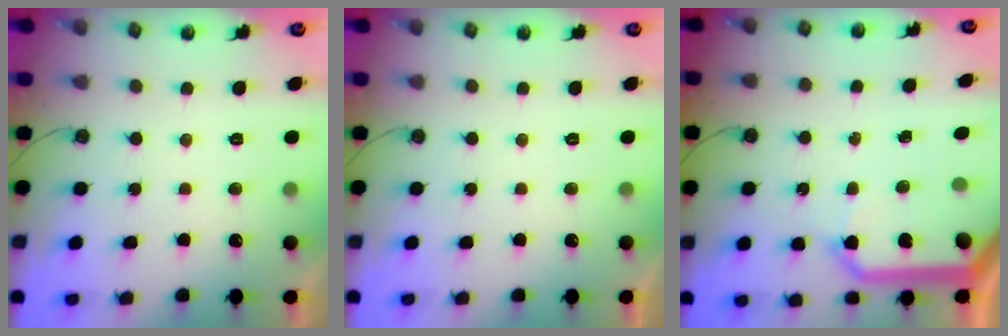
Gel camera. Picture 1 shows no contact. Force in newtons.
{"total": 0.0}
{"total": 18.3, "press": 18.1, "slide": 2.4}